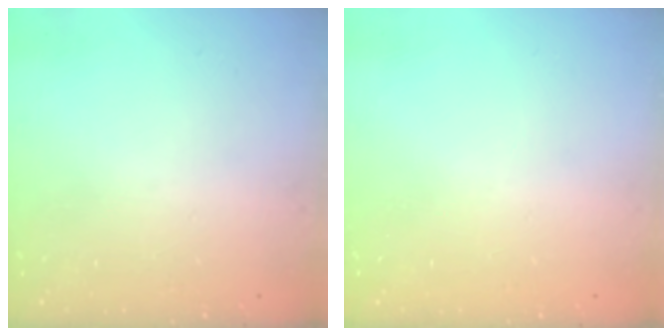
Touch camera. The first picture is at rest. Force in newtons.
{"total": 0.0}